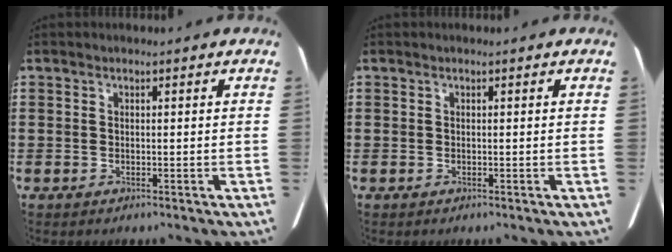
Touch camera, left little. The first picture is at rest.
{"total": 0.0}